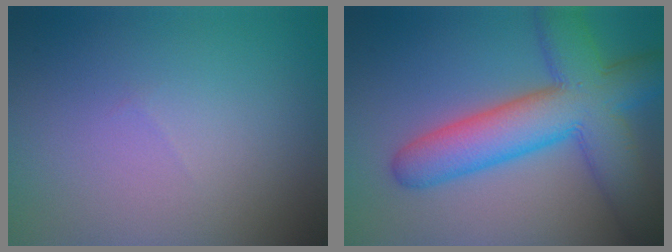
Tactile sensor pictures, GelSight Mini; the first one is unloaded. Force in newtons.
{"total": 10.4, "press": 10.4, "slide": 0.2}